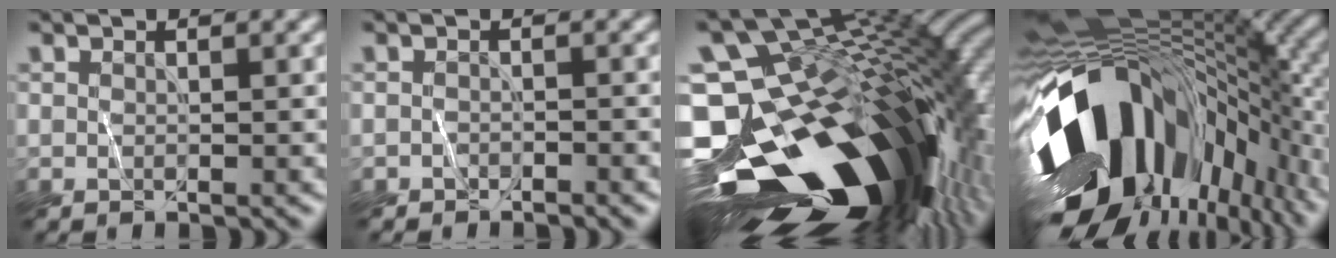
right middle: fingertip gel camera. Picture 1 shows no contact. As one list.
[{"total": 1.3, "force": [-1.3, 0.2, 0.1], "torque": [0.000, 0.005, -0.018]}, {"total": 19.6, "force": [-6.4, 11.5, 14.5], "torque": [-0.251, -0.016, -0.072]}, {"total": 18.3, "force": [-4.8, 10.2, 14.4], "torque": [-0.264, -0.019, -0.081]}]